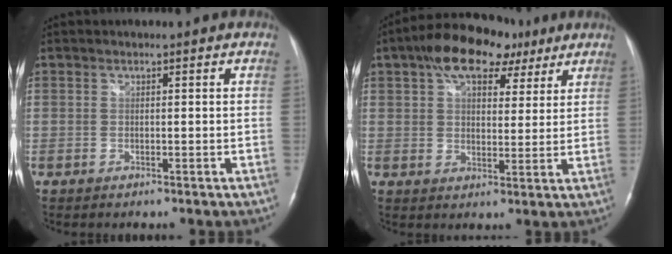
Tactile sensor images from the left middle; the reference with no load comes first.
{"total": 13.0, "force": [7.8, 6.6, 8.0], "torque": [-0.130, 0.041, 0.126]}